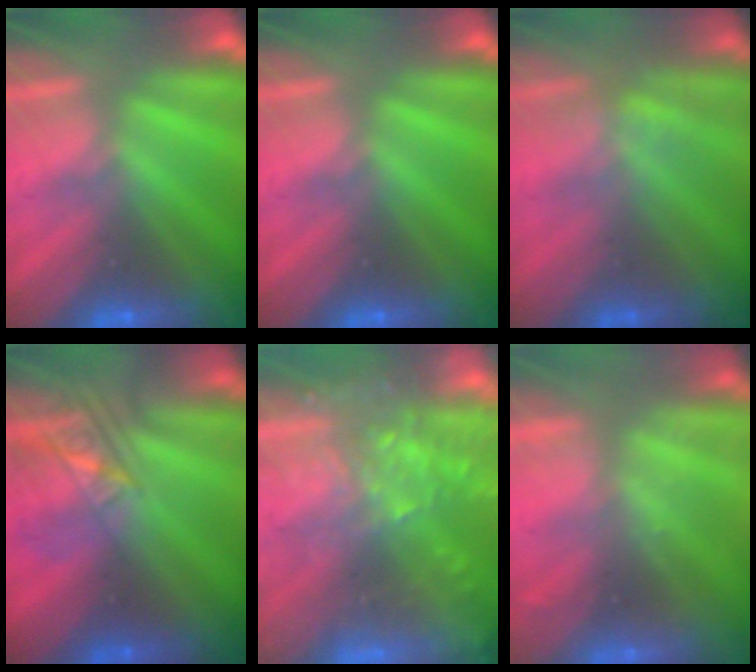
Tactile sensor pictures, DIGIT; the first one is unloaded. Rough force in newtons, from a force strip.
{"total": 0.0}
{"total": 2.3}
{"total": 2.3}
{"total": 7.6}
{"total": 2.3}